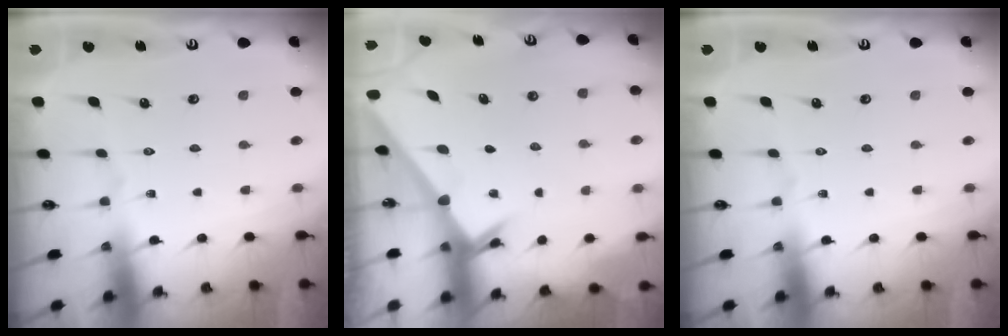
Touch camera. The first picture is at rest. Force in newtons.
{"total": 2.2, "press": 2.2, "slide": 0.2}
{"total": 0.0}